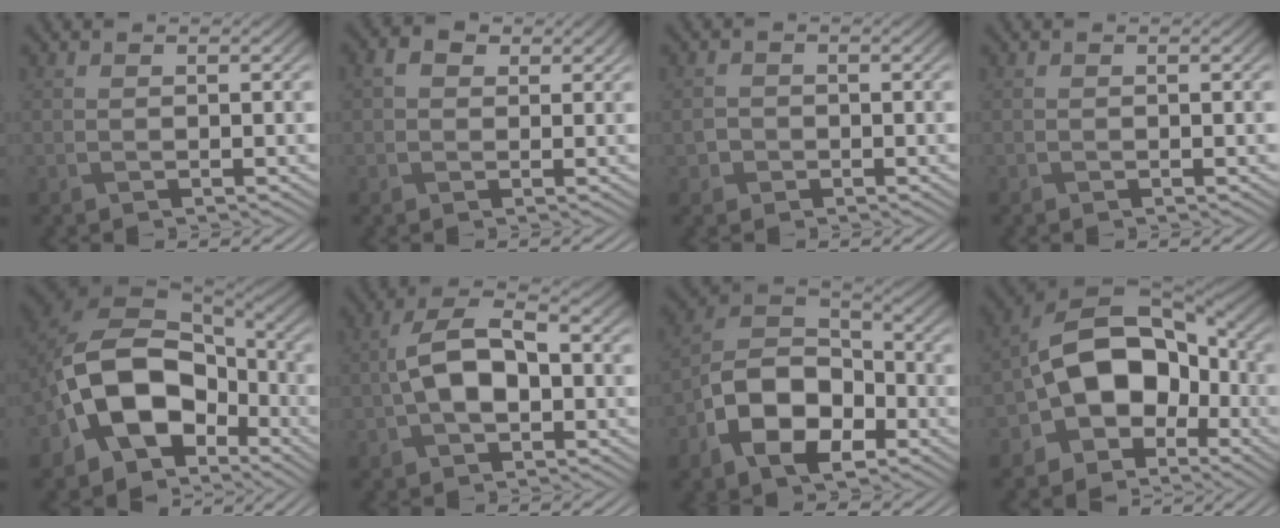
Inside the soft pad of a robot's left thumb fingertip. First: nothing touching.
{"total": 2.4, "force": [0.8, 1.9, 1.2], "torque": [-0.030, 0.004, 0.008]}
{"total": 1.7, "force": [-0.6, 1.4, 0.5], "torque": [-0.011, -0.002, -0.015]}
{"total": 0.0}
{"total": 14.0, "force": [-4.9, 9.8, 8.6], "torque": [-0.169, -0.017, -0.099]}
{"total": 8.1, "force": [-0.6, 4.6, 6.6], "torque": [-0.136, 0.015, -0.017]}
{"total": 12.0, "force": [-5.3, 7.4, 7.8], "torque": [-0.160, -0.009, -0.113]}
{"total": 13.6, "force": [-3.8, 9.4, 9.0], "torque": [-0.155, -0.003, -0.086]}